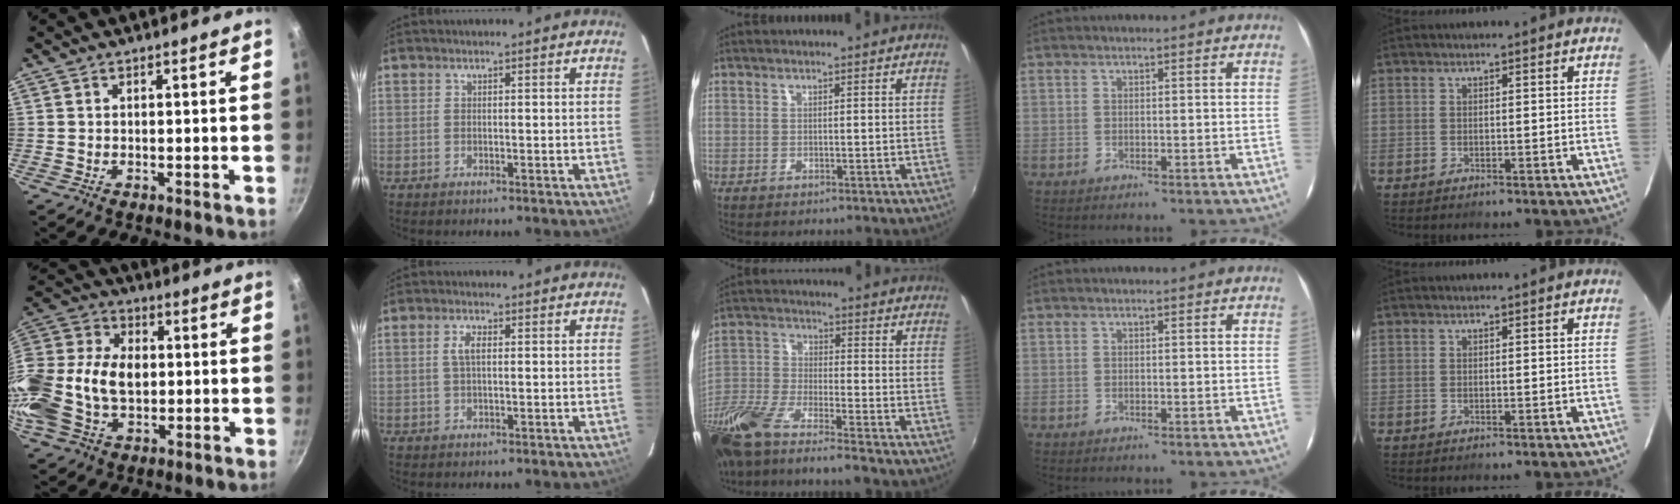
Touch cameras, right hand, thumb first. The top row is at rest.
{"thumb": {"total": 22.9, "force": [-0.8, 16.2, 16.2], "torque": [-0.332, 0.036, -0.020]}, "index": {"total": 2.7, "force": [0.4, 1.0, 2.4], "torque": [-0.051, 0.006, 0.009]}, "middle": {"total": 16.9, "force": [-12.9, 2.7, 10.5], "torque": [-0.228, -0.044, -0.250]}}